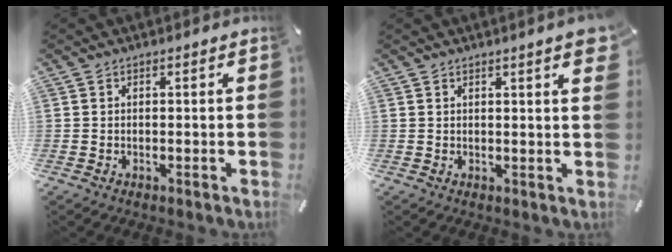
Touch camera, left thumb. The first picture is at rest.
{"total": 3.3, "force": [1.7, 0.4, 2.7], "torque": [-0.046, -0.003, 0.028]}